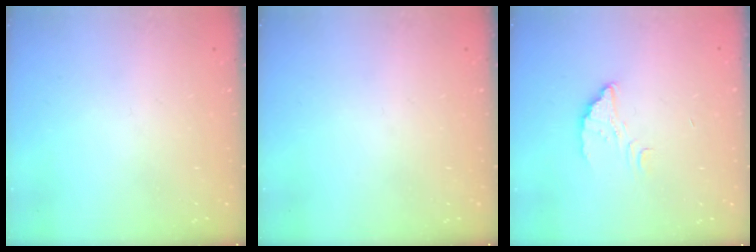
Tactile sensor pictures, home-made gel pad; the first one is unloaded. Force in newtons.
{"total": 0.0}
{"total": 2.4, "press": 2.4, "slide": 0.1}